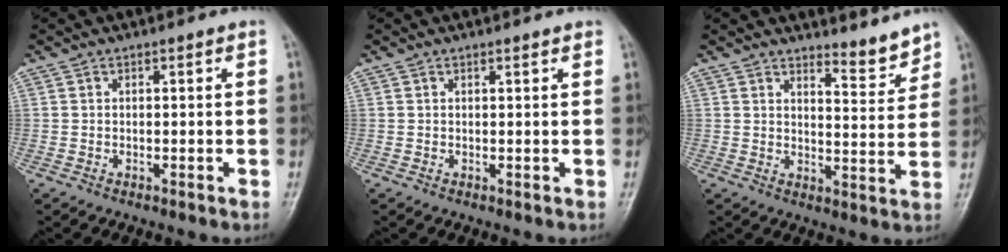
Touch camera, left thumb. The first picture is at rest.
{"total": 0.9, "force": [0.7, 0.1, 0.5], "torque": [-0.007, -0.001, 0.010]}
{"total": 5.1, "force": [4.8, 0.8, 1.6], "torque": [-0.010, -0.053, 0.076]}